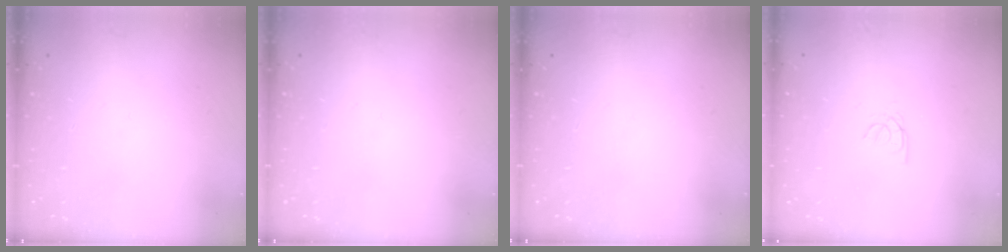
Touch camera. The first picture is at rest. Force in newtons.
{"total": 0.0}
{"total": 0.0}
{"total": 2.4, "press": 2.4, "slide": 0.3}